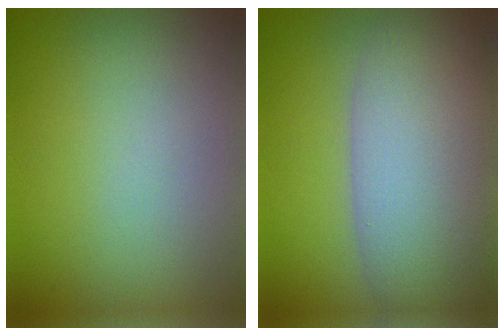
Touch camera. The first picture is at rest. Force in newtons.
{"total": 10.2, "press": 10.1, "slide": 0.9}